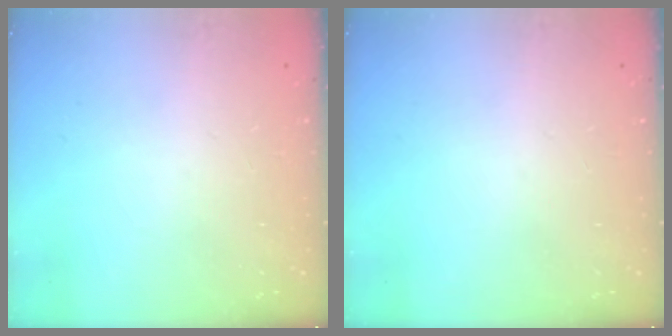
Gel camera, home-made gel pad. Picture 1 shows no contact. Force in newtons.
{"total": 0.0}